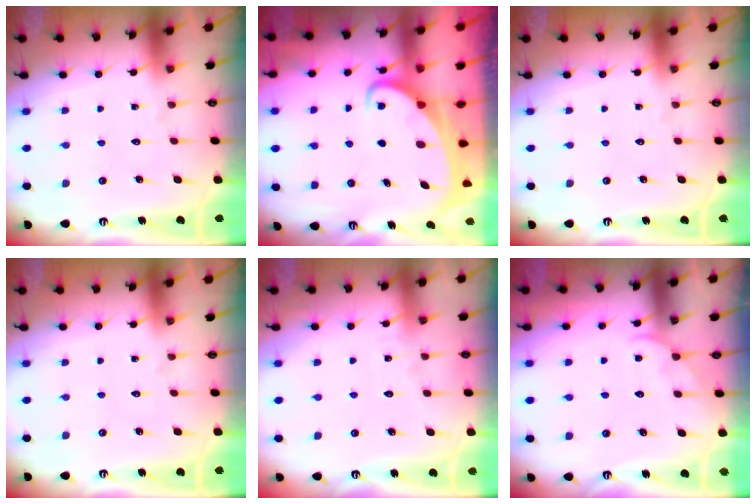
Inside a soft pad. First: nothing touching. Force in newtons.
{"total": 2.6, "press": 2.6, "slide": 0.5}
{"total": 0.0}
{"total": 0.0}
{"total": 2.8, "press": 2.8, "slide": 0.4}
{"total": 3.6, "press": 3.6, "slide": 0.4}